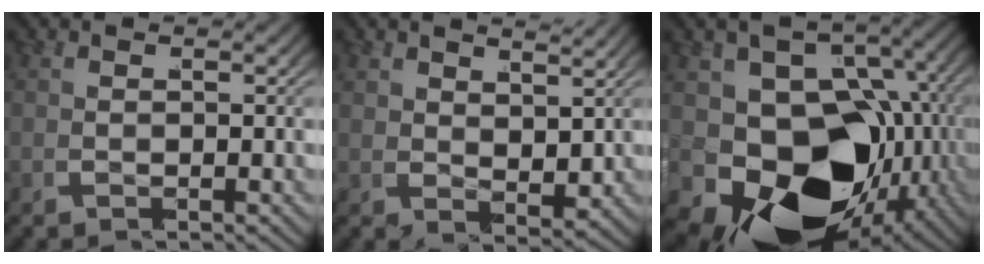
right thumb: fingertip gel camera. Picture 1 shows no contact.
{"total": 2.7, "force": [2.4, 0.7, 0.9], "torque": [-0.013, 0.002, 0.041]}
{"total": 22.1, "force": [-5.2, 14.9, 15.4], "torque": [-0.303, -0.110, -0.041]}